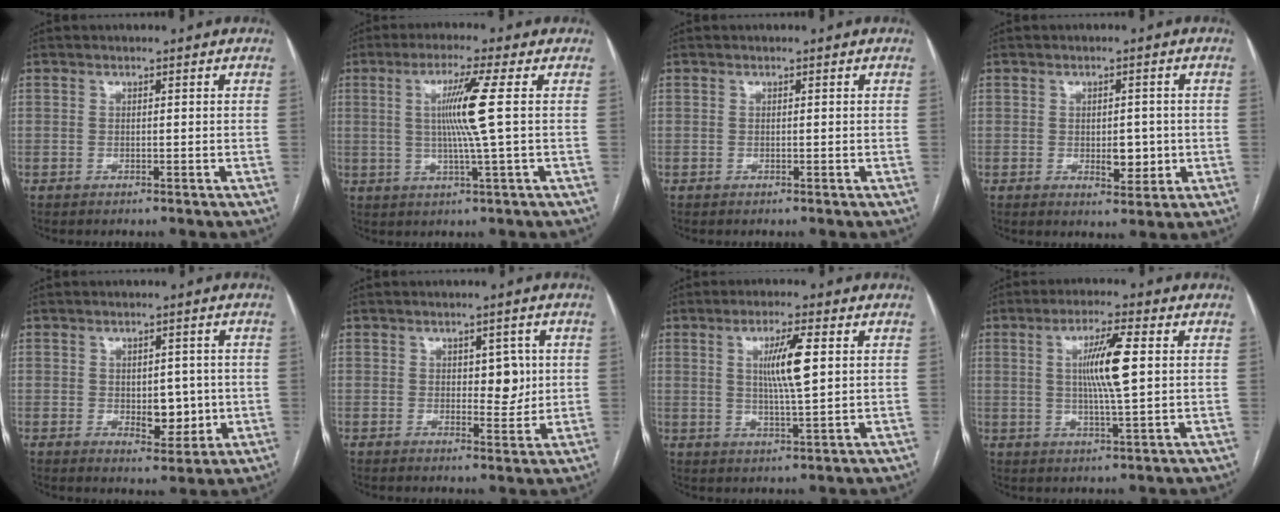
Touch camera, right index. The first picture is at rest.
{"total": 7.7, "force": [1.0, -1.8, 7.4], "torque": [-0.142, -0.002, 0.024]}
{"total": 0.0}
{"total": 4.4, "force": [-0.5, 2.3, 3.7], "torque": [-0.045, -0.002, 0.001]}
{"total": 5.8, "force": [-0.3, 3.3, 4.8], "torque": [-0.057, 0.000, 0.006]}
{"total": 4.6, "force": [0.9, 2.3, 3.8], "torque": [-0.044, 0.000, 0.014]}
{"total": 7.1, "force": [1.7, 0.3, 6.9], "torque": [-0.125, -0.003, 0.030]}
{"total": 8.3, "force": [1.4, 0.3, 8.1], "torque": [-0.150, 0.000, 0.024]}